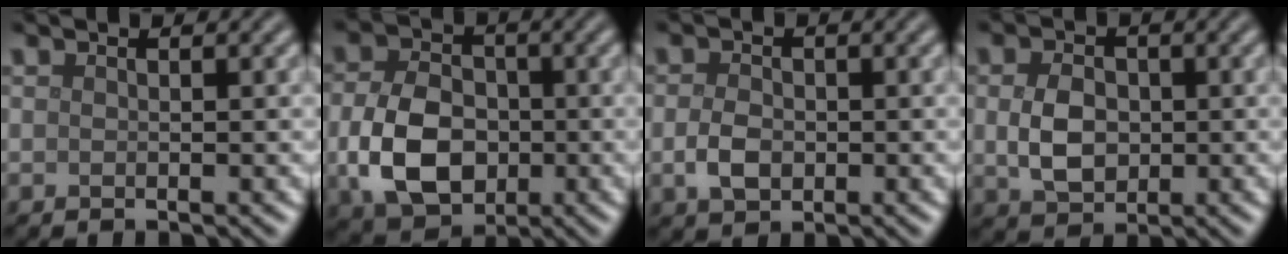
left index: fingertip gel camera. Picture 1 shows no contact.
{"total": 7.7, "force": [-1.4, 5.5, 5.2], "torque": [-0.112, -0.008, -0.029]}
{"total": 2.6, "force": [-0.5, 1.8, 1.7], "torque": [-0.036, -0.003, -0.014]}
{"total": 4.1, "force": [-0.1, 3.0, 2.8], "torque": [-0.059, -0.002, -0.003]}